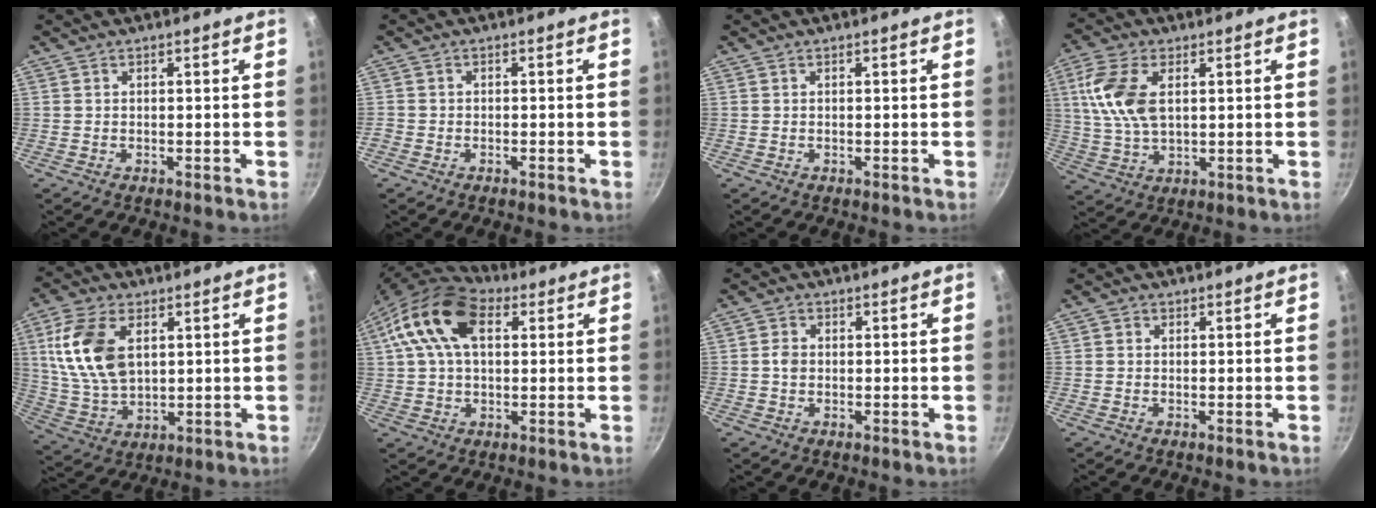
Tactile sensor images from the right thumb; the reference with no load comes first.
{"total": 0.8, "force": [-0.7, 0.3, 0.3], "torque": [-0.017, 0.005, -0.017]}
{"total": 0.0}
{"total": 11.3, "force": [2.9, 6.2, 9.0], "torque": [-0.179, -0.002, 0.057]}
{"total": 14.7, "force": [4.0, 8.7, 11.1], "torque": [-0.203, -0.012, 0.086]}
{"total": 15.6, "force": [4.8, 9.4, 11.6], "torque": [-0.210, 0.015, 0.070]}
{"total": 2.1, "force": [0.0, 1.7, 1.3], "torque": [-0.020, 0.004, -0.003]}
{"total": 0.6, "force": [0.2, 0.5, 0.2], "torque": [-0.003, 0.003, 0.000]}